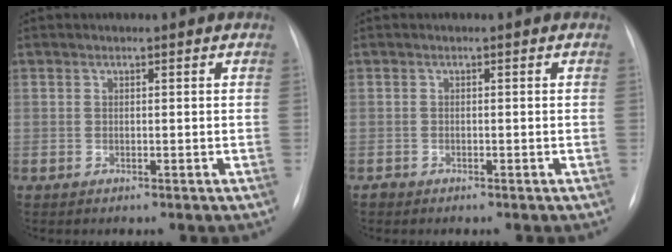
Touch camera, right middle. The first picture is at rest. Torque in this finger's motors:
{"motor_torque": [-0.03, -0.03, 0.00, 0.00]}